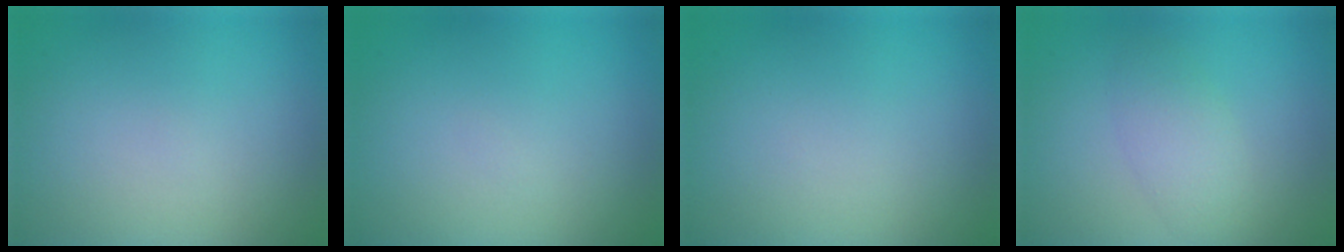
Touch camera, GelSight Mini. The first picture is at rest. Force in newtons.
{"total": 0.0}
{"total": 0.0}
{"total": 2.6, "press": 2.6, "slide": 0.1}